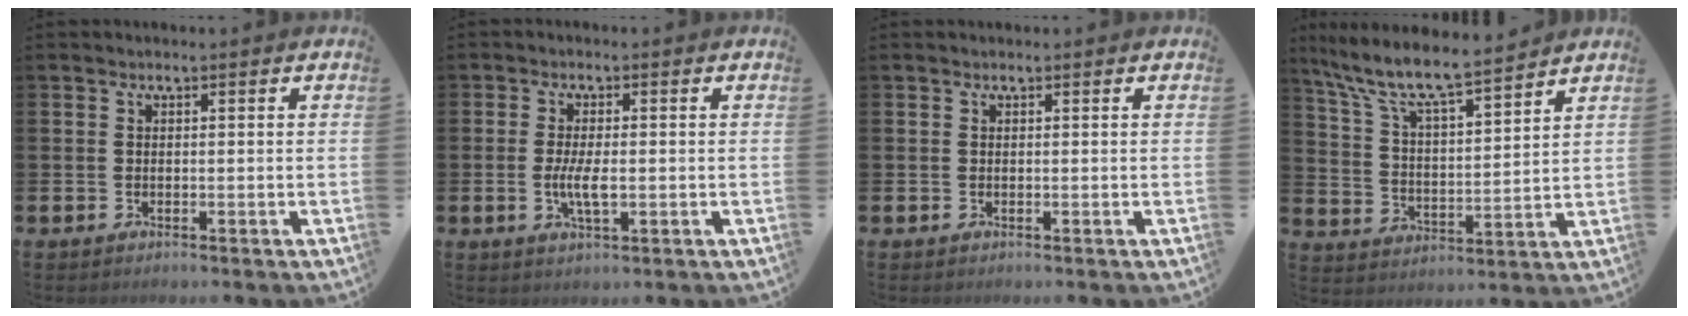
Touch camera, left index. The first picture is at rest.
{"total": 3.8, "force": [-0.4, 1.3, 3.5], "torque": [-0.067, -0.002, -0.012]}
{"total": 0.0}
{"total": 9.1, "force": [8.4, 0.9, 3.4], "torque": [-0.107, -0.059, 0.144]}